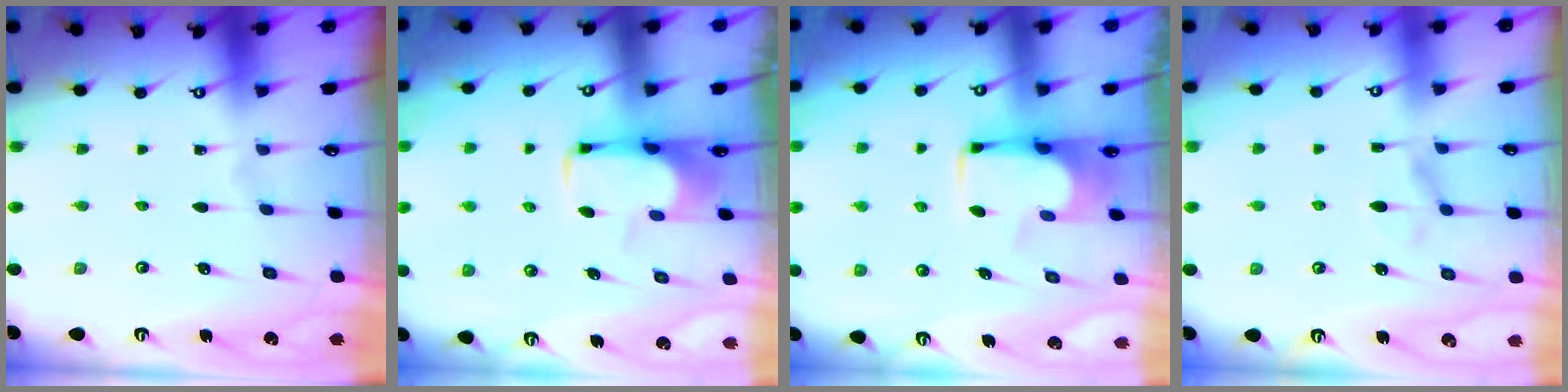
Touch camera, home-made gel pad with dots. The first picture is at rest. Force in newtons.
{"total": 2.0, "press": 1.9, "slide": 0.5}
{"total": 1.9, "press": 1.9, "slide": 0.2}
{"total": 1.4, "press": 0.3, "slide": 1.3}